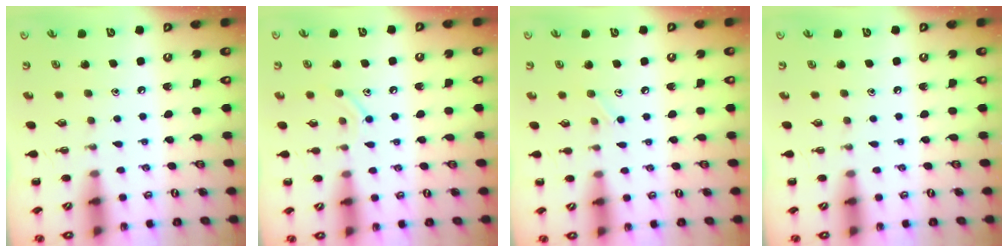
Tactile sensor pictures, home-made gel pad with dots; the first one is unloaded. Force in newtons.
{"total": 8.0, "press": 7.8, "slide": 1.4}
{"total": 5.5, "press": 5.2, "slide": 1.7}
{"total": 0.0}